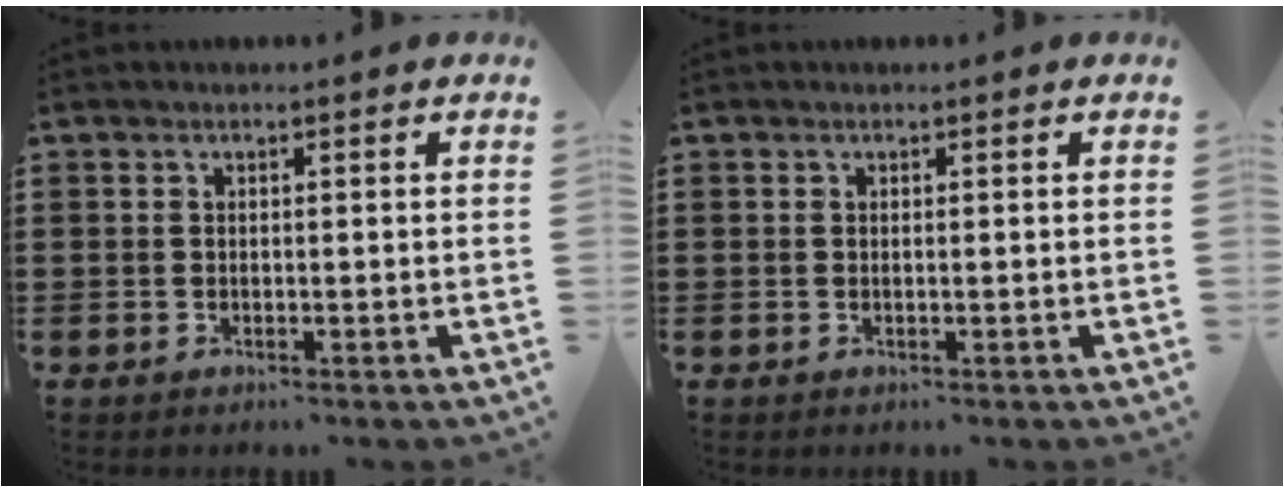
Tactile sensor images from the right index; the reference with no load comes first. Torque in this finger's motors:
{"motor_torque": [-0.02, 0.05, 0.02, 0.00]}